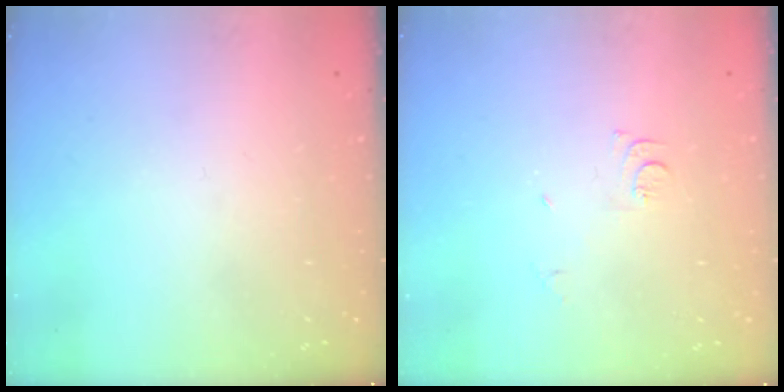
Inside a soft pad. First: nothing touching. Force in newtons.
{"total": 5.7, "press": 5.7, "slide": 0.6}